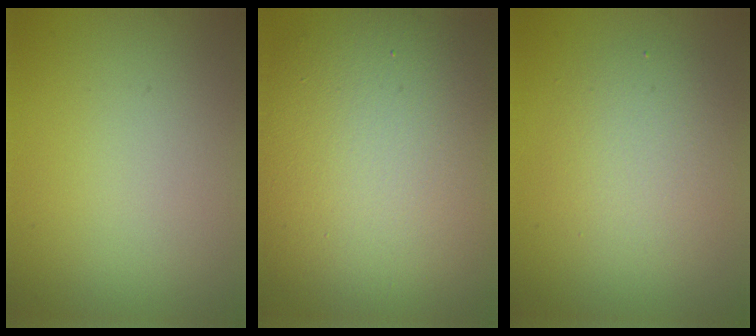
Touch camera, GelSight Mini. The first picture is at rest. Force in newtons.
{"total": 15.3, "press": 15.3, "slide": 1.2}
{"total": 3.8, "press": 3.7, "slide": 0.3}